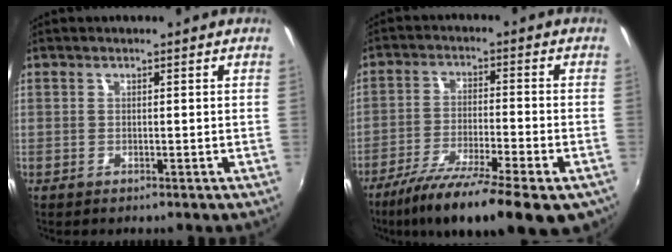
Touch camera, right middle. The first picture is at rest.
{"total": 17.9, "force": [-12.4, 3.6, 12.4], "torque": [-0.220, -0.045, -0.198]}